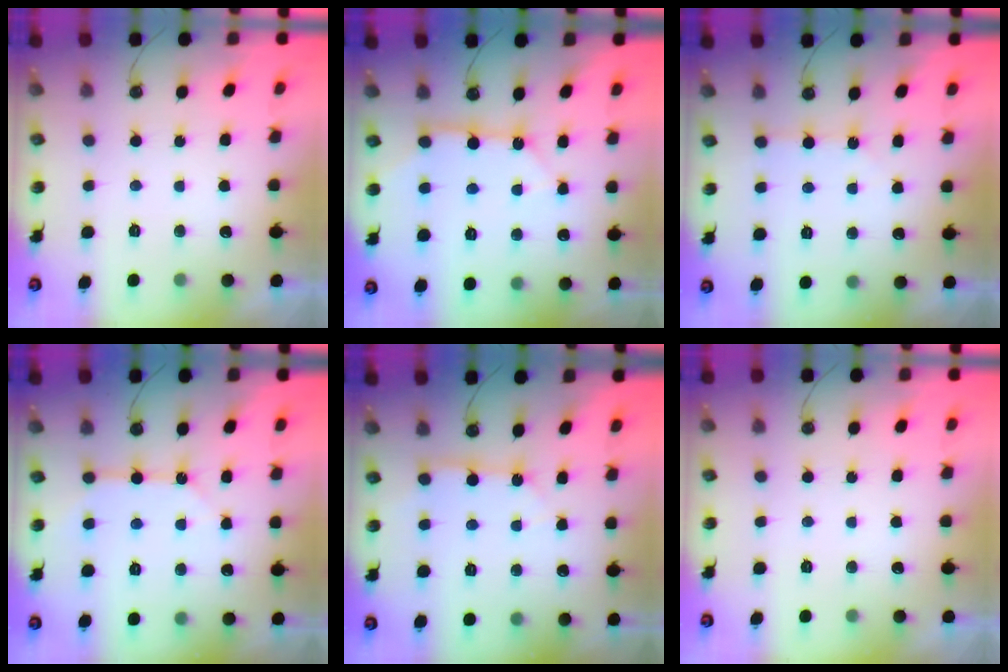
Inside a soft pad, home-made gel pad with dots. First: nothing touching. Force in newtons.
{"total": 11.0, "press": 10.9, "slide": 1.0}
{"total": 1.8, "press": 1.7, "slide": 0.4}
{"total": 9.6, "press": 9.5, "slide": 0.9}
{"total": 3.0, "press": 3.0, "slide": 0.1}
{"total": 0.0}